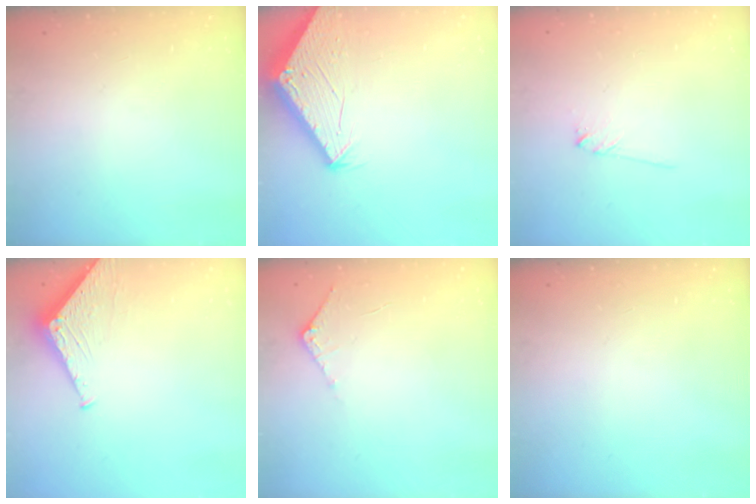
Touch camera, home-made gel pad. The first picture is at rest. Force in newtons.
{"total": 2.7, "press": 2.7, "slide": 0.1}
{"total": 3.6, "press": 3.5, "slide": 0.5}
{"total": 3.8, "press": 3.7, "slide": 0.5}
{"total": 5.7, "press": 5.7, "slide": 0.6}
{"total": 0.0}